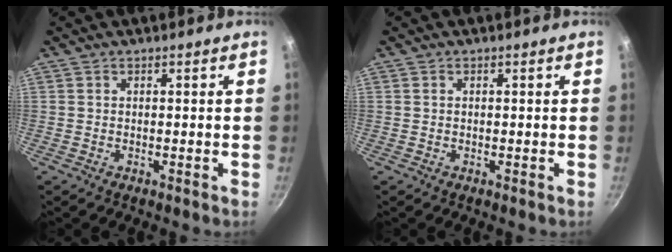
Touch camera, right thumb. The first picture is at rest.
{"total": 0.0}